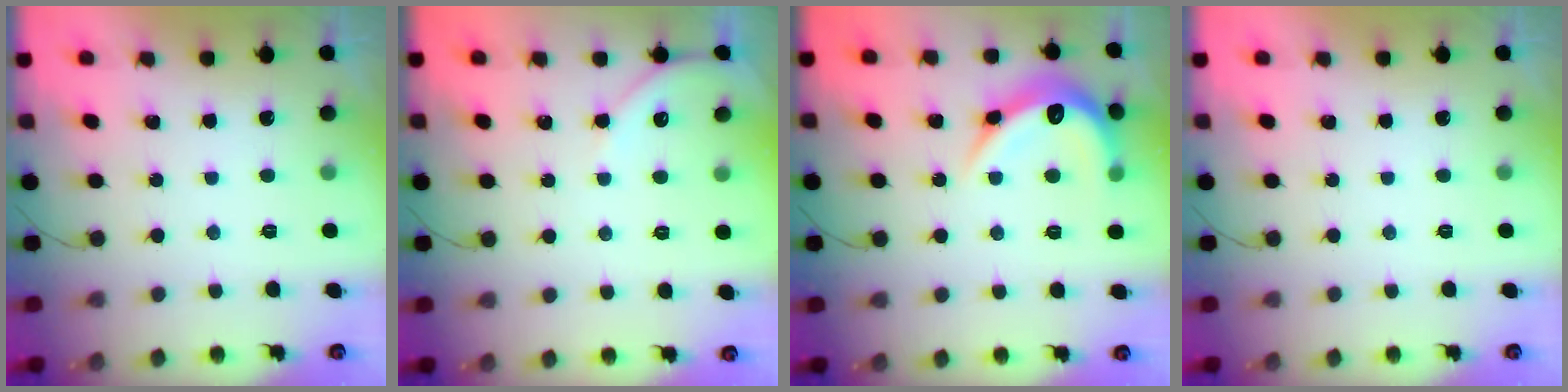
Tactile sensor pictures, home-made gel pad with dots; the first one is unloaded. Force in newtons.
{"total": 3.3, "press": 3.3, "slide": 0.5}
{"total": 14.4, "press": 14.3, "slide": 0.9}
{"total": 0.0}